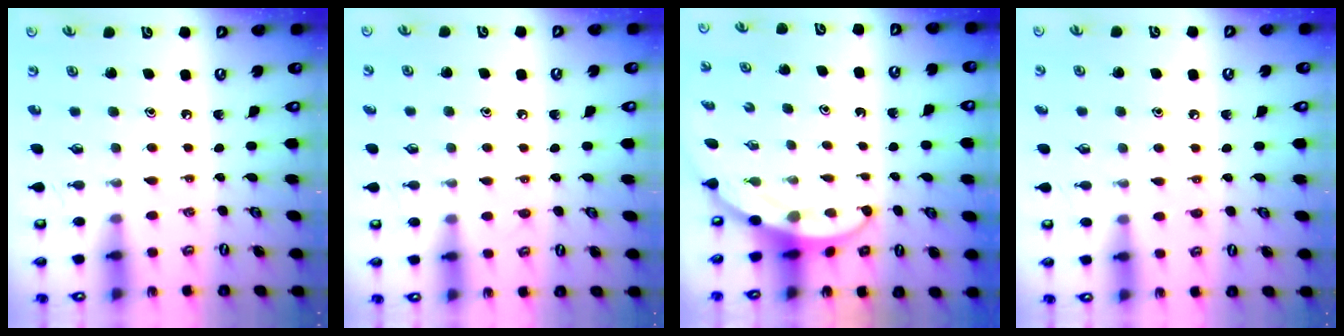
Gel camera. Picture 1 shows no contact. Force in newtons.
{"total": 4.8, "press": 4.7, "slide": 0.7}
{"total": 3.4, "press": 3.4, "slide": 0.1}
{"total": 5.4, "press": 5.3, "slide": 0.6}